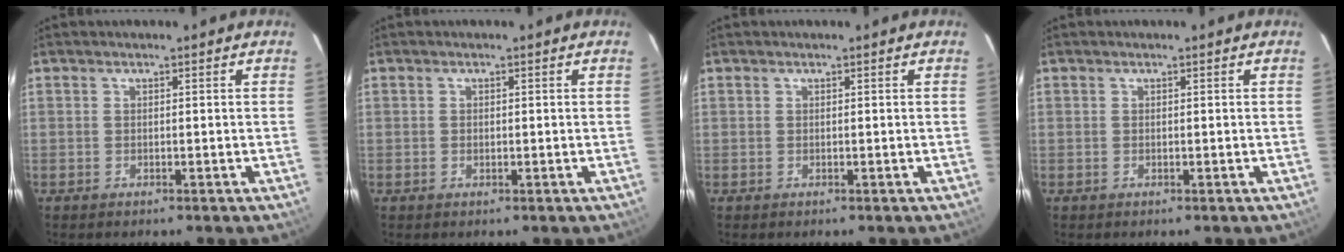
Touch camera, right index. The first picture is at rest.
{"total": 0.6, "force": [-0.1, 0.5, 0.3], "torque": [-0.005, 0.001, -0.001]}
{"total": 0.0}
{"total": 0.0}